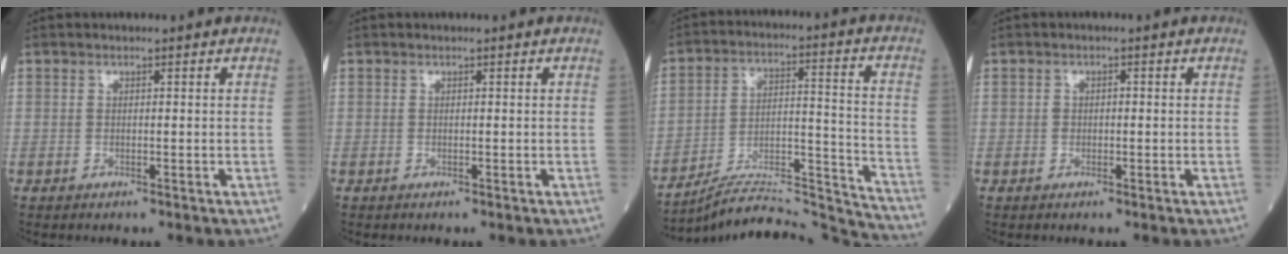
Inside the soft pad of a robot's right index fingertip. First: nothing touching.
{"total": 0.0}
{"total": 20.1, "force": [-19.8, -0.9, 3.5], "torque": [-0.052, 0.028, -0.302]}
{"total": 0.9, "force": [-0.1, 0.8, 0.5], "torque": [-0.010, 0.004, -0.003]}